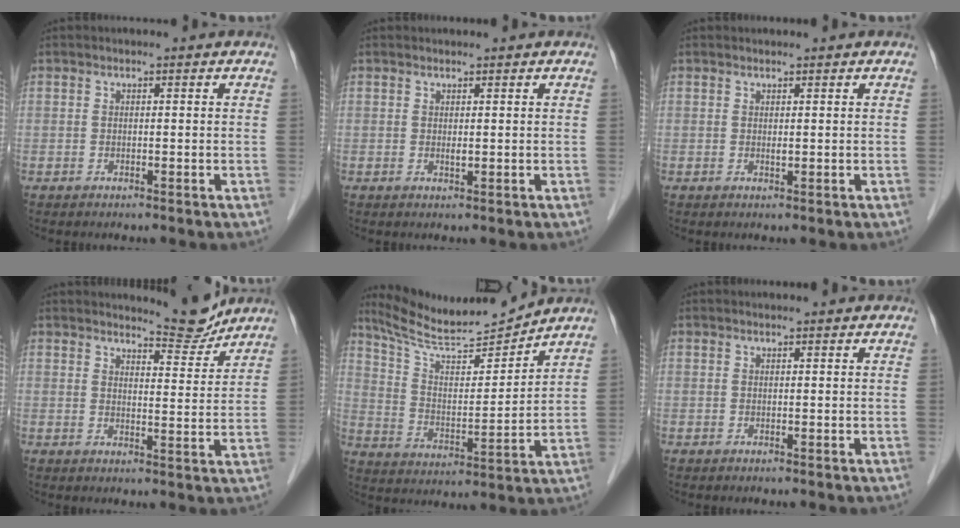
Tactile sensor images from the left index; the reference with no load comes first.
{"total": 0.8, "force": [0.4, 0.2, 0.6], "torque": [-0.012, -0.002, 0.007]}
{"total": 0.6, "force": [0.3, 0.2, 0.4], "torque": [-0.009, -0.002, 0.005]}
{"total": 5.1, "force": [5.1, 0.1, 0.5], "torque": [-0.016, -0.025, 0.067]}
{"total": 11.2, "force": [11.0, -0.5, 2.2], "torque": [-0.050, -0.003, 0.204]}
{"total": 0.8, "force": [0.8, 0.0, 0.2], "torque": [-0.007, 0.009, 0.013]}